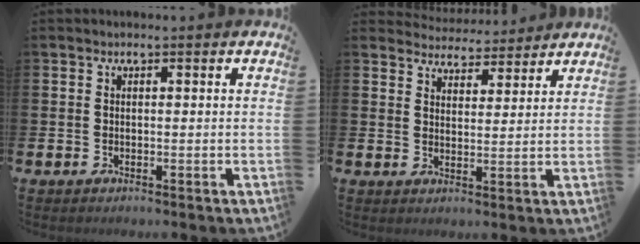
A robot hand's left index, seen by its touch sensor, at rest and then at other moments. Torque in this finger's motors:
{"motor_torque": [-0.53, -0.41, -0.75, -0.19]}